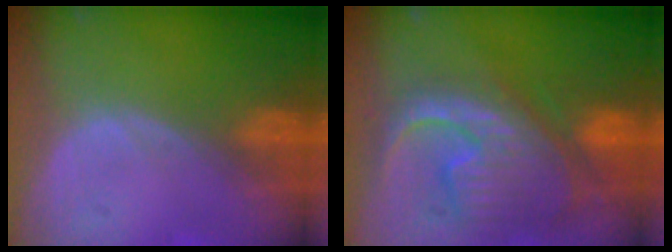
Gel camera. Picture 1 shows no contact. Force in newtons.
{"total": 12.5, "press": 10.7, "slide": 6.5}